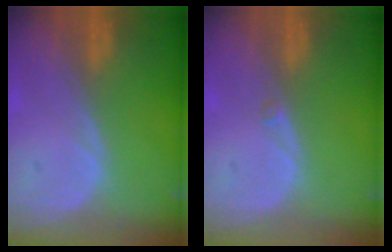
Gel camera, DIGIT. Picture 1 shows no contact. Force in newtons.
{"total": 0.5, "press": 0.5, "slide": 0.2}